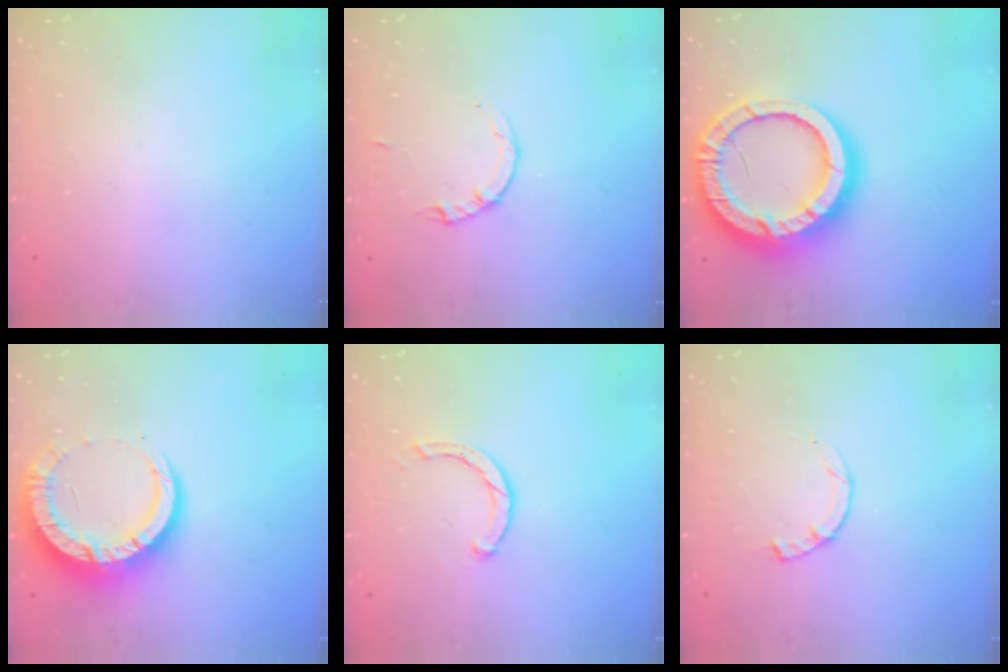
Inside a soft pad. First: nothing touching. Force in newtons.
{"total": 2.2, "press": 2.1, "slide": 0.3}
{"total": 22.5, "press": 22.4, "slide": 2.0}
{"total": 14.0, "press": 13.9, "slide": 1.4}
{"total": 2.0, "press": 2.0, "slide": 0.2}
{"total": 2.3, "press": 2.3, "slide": 0.4}